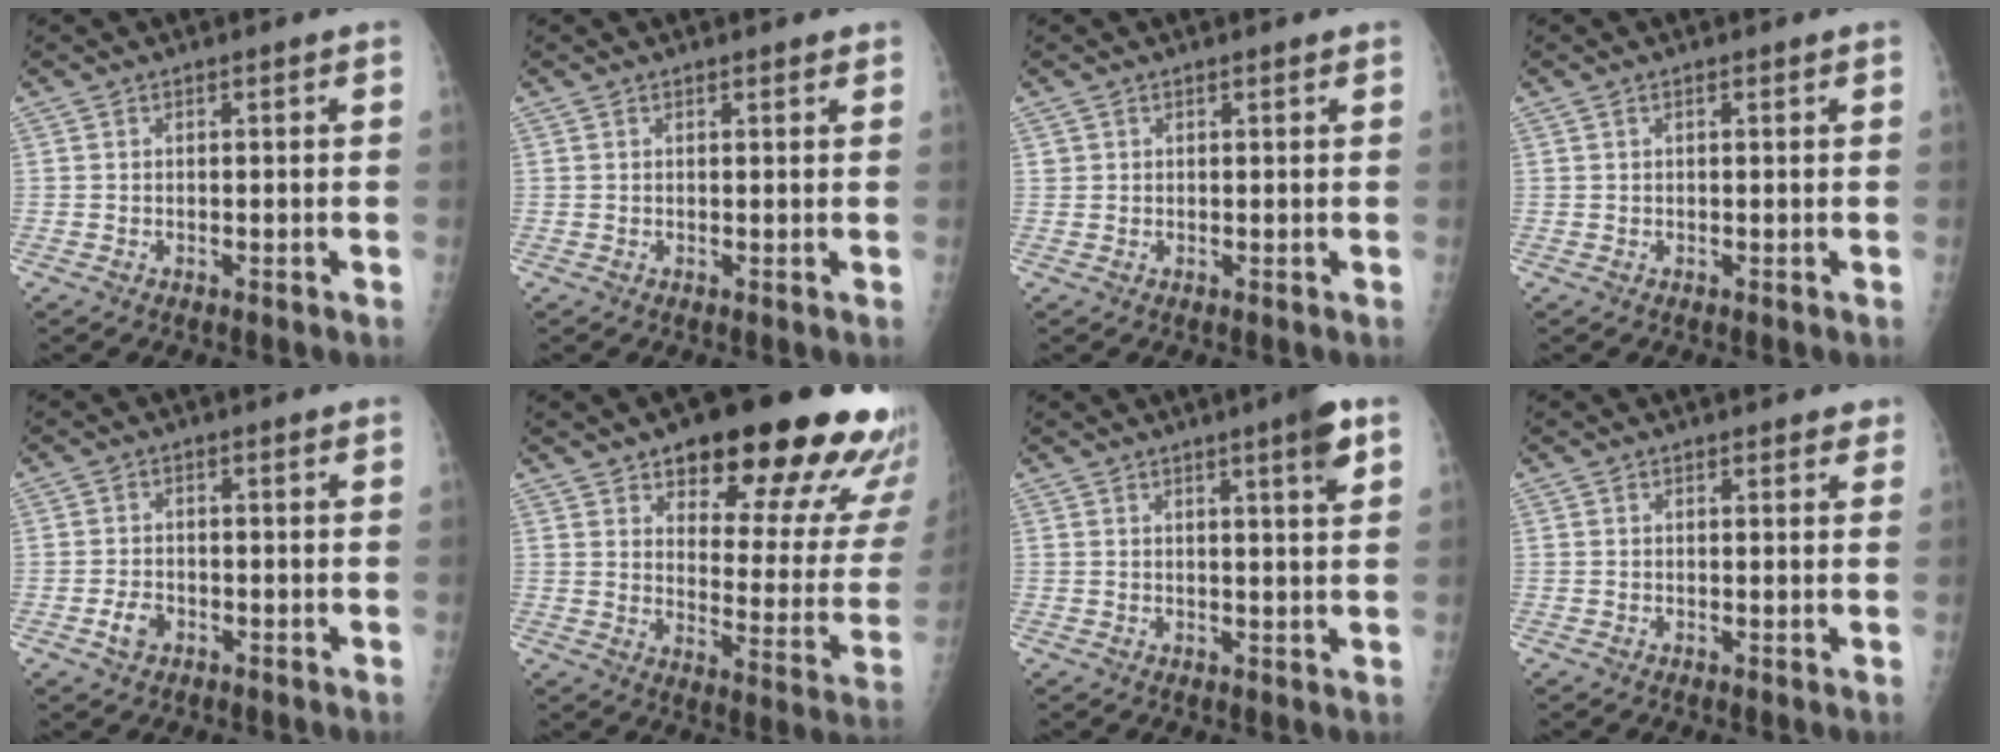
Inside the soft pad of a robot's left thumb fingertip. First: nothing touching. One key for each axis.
{"total": 1.0, "fx": 0.9, "fy": 0.3, "fz": 0.4, "tx": -0.003, "ty": -0.002, "tz": 0.011}
{"total": 0.9, "fx": 0.6, "fy": 0.7, "fz": 0.0, "tx": 0.012, "ty": -0.002, "tz": 0.006}
{"total": 0.5, "fx": 0.3, "fy": 0.2, "fz": 0.3, "tx": -0.008, "ty": 0.002, "tz": 0.005}
{"total": 2.8, "fx": -1.3, "fy": 1.9, "fz": 1.6, "tx": -0.027, "ty": 0.005, "tz": -0.022}
{"total": 25.0, "fx": 16.6, "fy": 8.5, "fz": 16.5, "tx": -0.165, "ty": -0.080, "tz": 0.215}
{"total": 5.2, "fx": 2.8, "fy": 0.2, "fz": 4.3, "tx": -0.057, "ty": -0.014, "tz": 0.037}
{"total": 1.8, "fx": 1.5, "fy": 0.8, "fz": 0.6, "tx": 0.011, "ty": -0.003, "tz": 0.013}